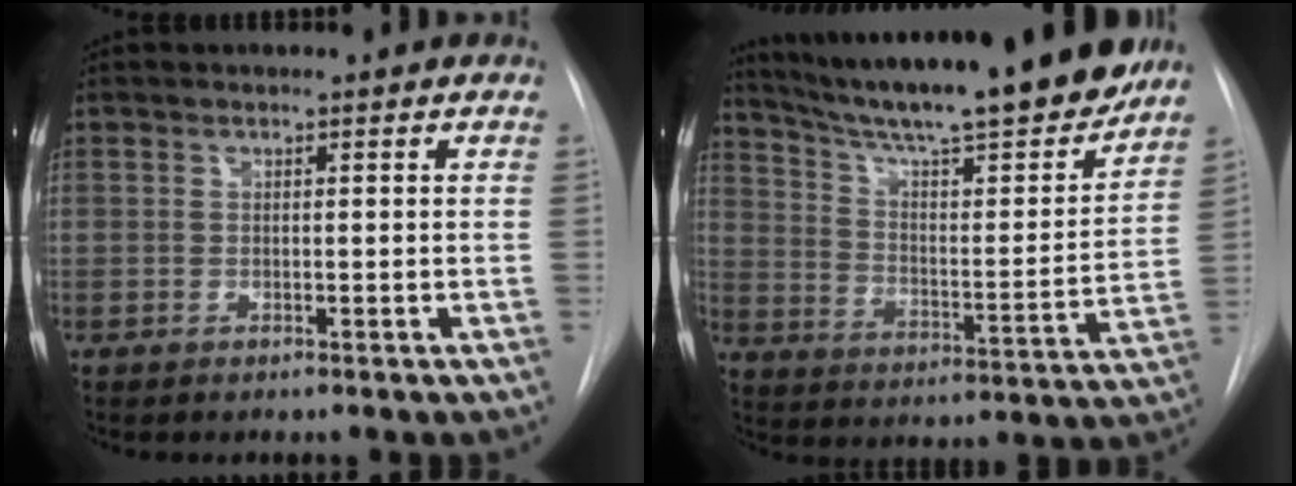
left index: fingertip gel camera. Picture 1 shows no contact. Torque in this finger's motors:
{"motor_torque": [0.33, -0.78, 0.43, 0.14]}